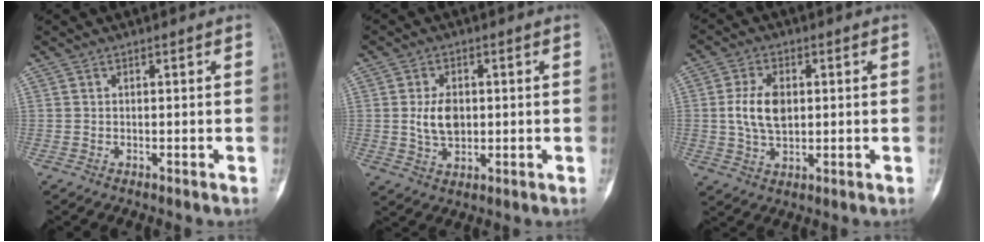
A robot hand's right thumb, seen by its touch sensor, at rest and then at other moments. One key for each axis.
{"total": 6.2, "fx": 0.3, "fy": 4.1, "fz": 4.7, "tx": -0.078, "ty": -0.004, "tz": 0.011}
{"total": 8.1, "fx": 0.8, "fy": 4.9, "fz": 6.4, "tx": -0.118, "ty": 0.000, "tz": 0.016}